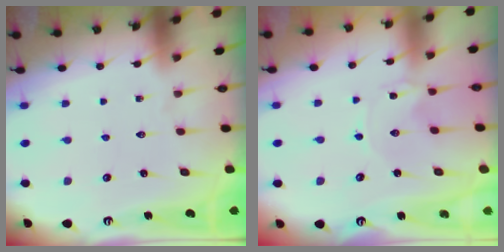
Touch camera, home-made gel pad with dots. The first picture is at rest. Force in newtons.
{"total": 0.0}